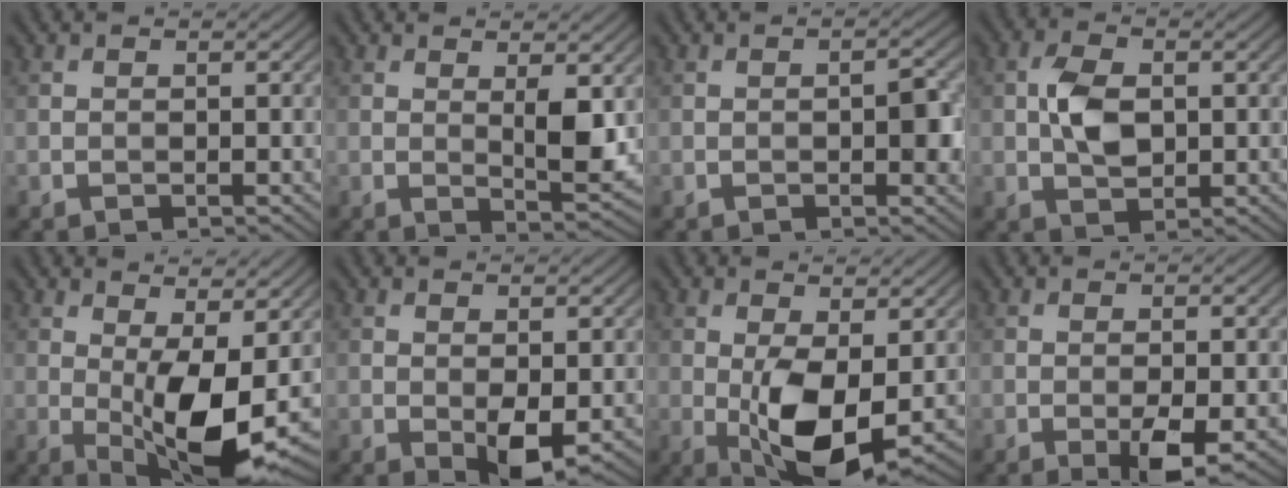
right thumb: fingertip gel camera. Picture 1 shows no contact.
{"total": 4.3, "force": [1.1, 1.2, 4.0], "torque": [-0.075, -0.008, 0.022]}
{"total": 2.8, "force": [-0.4, 1.1, 2.5], "torque": [-0.032, 0.002, -0.005]}
{"total": 4.9, "force": [0.3, 3.1, 3.8], "torque": [-0.077, 0.003, 0.003]}
{"total": 11.0, "force": [-0.2, 3.7, 10.4], "torque": [-0.175, -0.007, -0.002]}
{"total": 3.7, "force": [-0.5, 1.6, 3.3], "torque": [-0.057, -0.004, -0.005]}
{"total": 9.3, "force": [-1.2, 4.2, 8.1], "torque": [-0.162, -0.012, -0.013]}
{"total": 3.9, "force": [-1.4, 1.0, 3.4], "torque": [-0.060, -0.001, -0.024]}